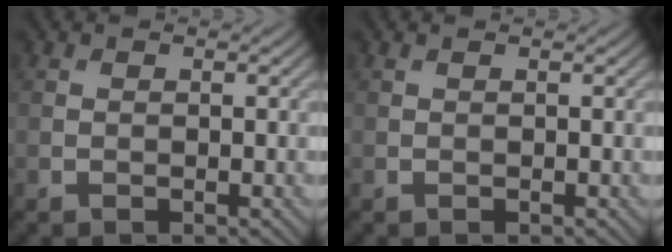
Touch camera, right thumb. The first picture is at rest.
{"total": 0.0}